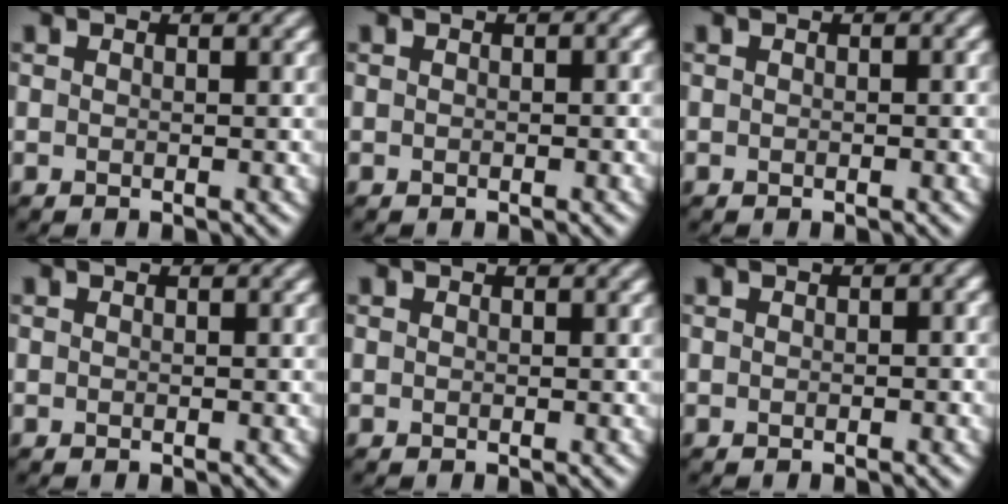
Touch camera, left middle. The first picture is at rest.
{"total": 1.0, "force": [-0.2, 0.4, 0.9], "torque": [-0.013, 0.003, 0.000]}
{"total": 0.9, "force": [-0.2, 0.4, 0.8], "torque": [-0.010, 0.004, 0.001]}
{"total": 0.0}
{"total": 0.0}
{"total": 1.7, "force": [0.0, 0.8, 1.4], "torque": [-0.016, 0.002, 0.002]}